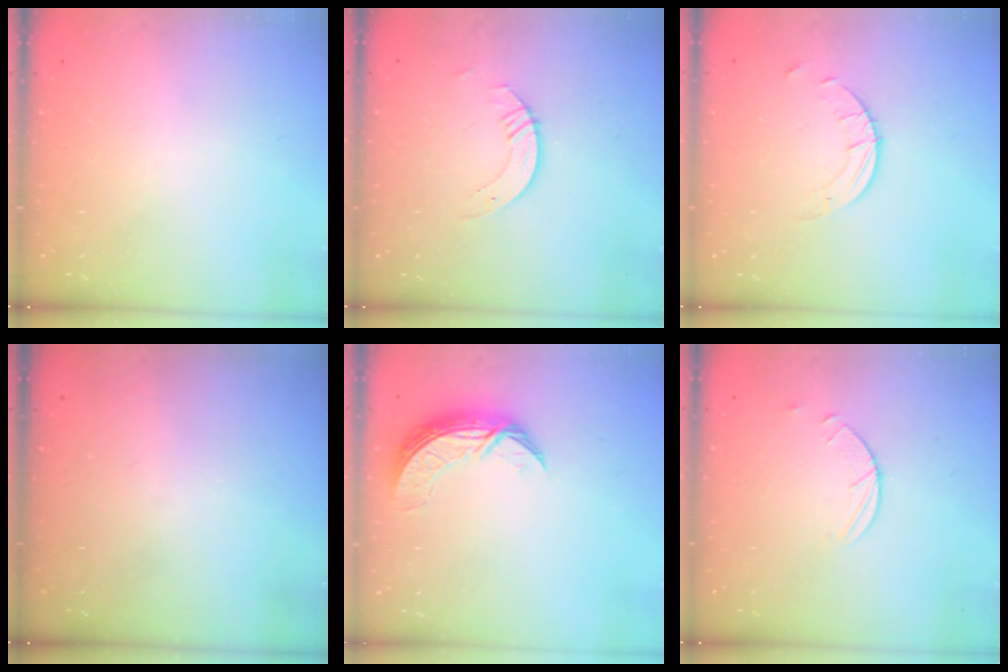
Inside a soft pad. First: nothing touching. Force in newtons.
{"total": 3.5, "press": 3.5, "slide": 0.4}
{"total": 2.6, "press": 2.6, "slide": 0.2}
{"total": 0.0}
{"total": 7.7, "press": 7.6, "slide": 0.7}
{"total": 2.9, "press": 2.8, "slide": 0.3}